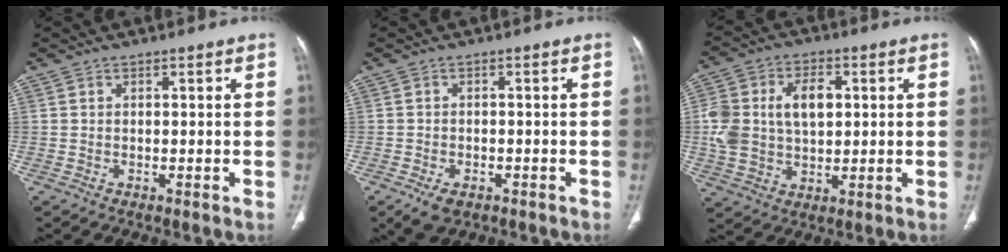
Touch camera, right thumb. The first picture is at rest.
{"total": 4.5, "force": [-2.6, 2.7, 2.6], "torque": [-0.046, 0.001, -0.037]}
{"total": 14.6, "force": [2.0, 9.7, 10.8], "torque": [-0.197, 0.013, 0.041]}